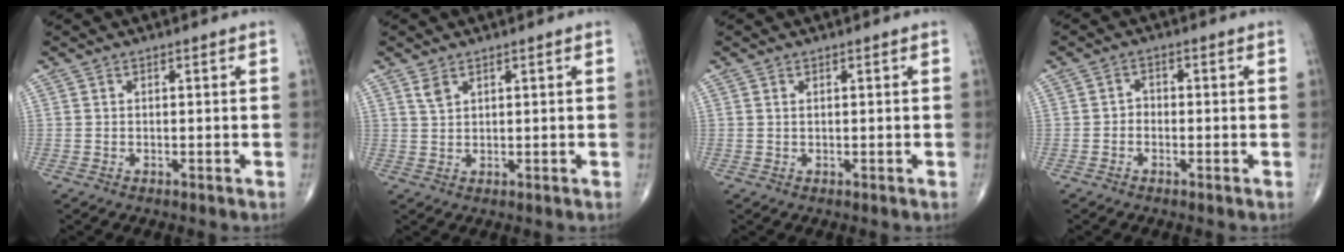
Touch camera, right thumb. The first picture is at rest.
{"total": 2.0, "force": [1.4, 0.9, 1.1], "torque": [-0.019, -0.002, 0.033]}
{"total": 0.0}
{"total": 1.7, "force": [-0.7, 1.4, 0.8], "torque": [-0.001, 0.010, -0.018]}